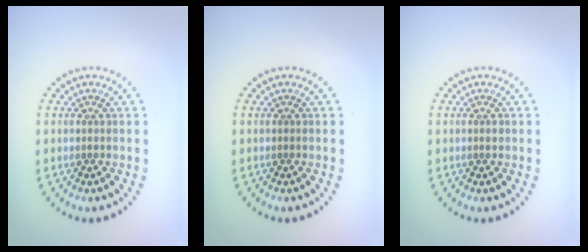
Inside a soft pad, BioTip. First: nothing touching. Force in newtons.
{"total": 0.0}
{"total": 0.5, "press": 0.4, "slide": 0.3}